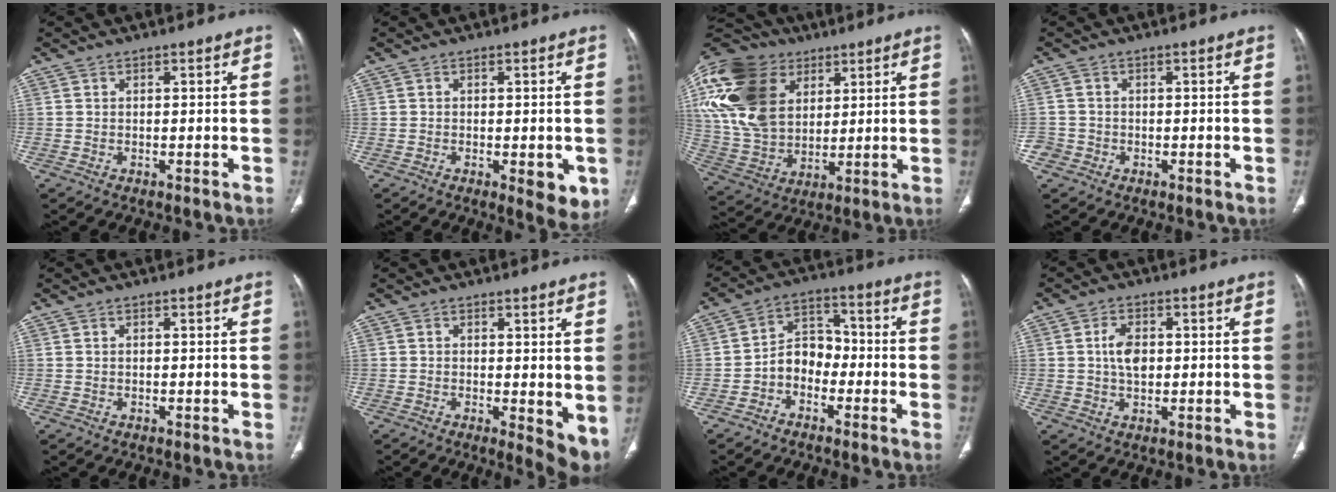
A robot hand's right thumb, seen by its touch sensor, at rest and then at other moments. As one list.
[{"total": 5.7, "force": [-1.6, 2.3, 4.9], "torque": [-0.048, -0.010, -0.016]}, {"total": 25.1, "force": [8.7, 17.9, 15.3], "torque": [-0.319, 0.015, 0.167]}, {"total": 2.7, "force": [-1.2, 2.5, 0.3], "torque": [0.002, 0.012, -0.026]}, {"total": 0.0}, {"total": 6.0, "force": [-0.1, 2.4, 5.5], "torque": [-0.068, -0.017, 0.000]}, {"total": 7.0, "force": [-2.5, 5.3, 3.8], "torque": [-0.041, 0.039, -0.058]}, {"total": 5.0, "force": [0.4, 3.3, 3.8], "torque": [-0.063, 0.003, 0.005]}]